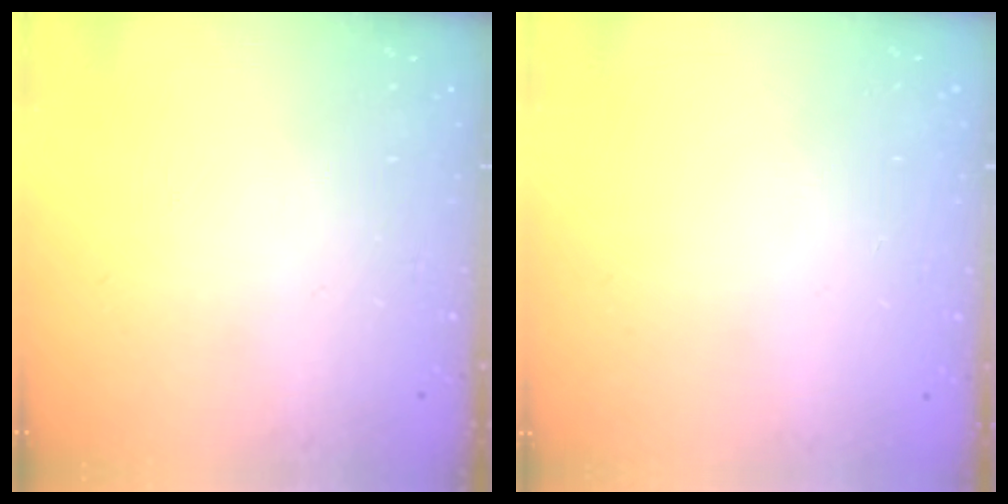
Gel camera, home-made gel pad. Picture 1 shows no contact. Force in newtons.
{"total": 0.0}